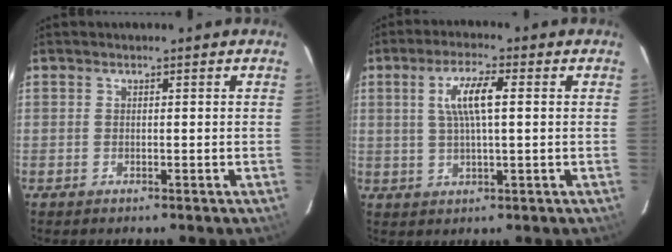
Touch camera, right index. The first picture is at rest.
{"total": 6.7, "force": [1.4, 1.3, 6.4], "torque": [-0.122, 0.006, 0.029]}